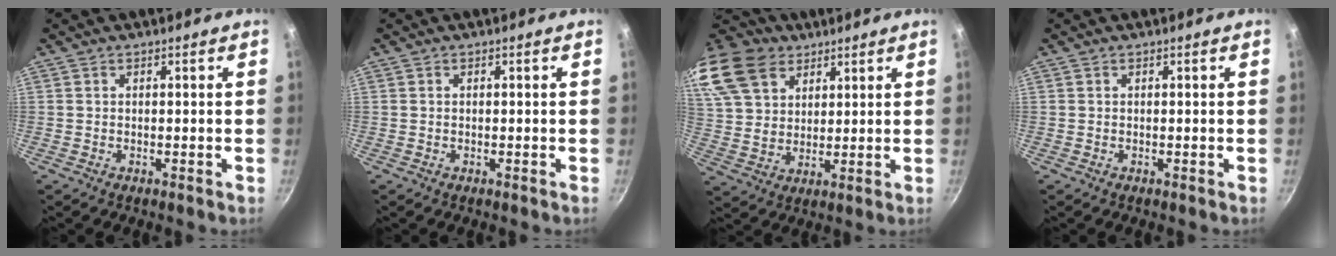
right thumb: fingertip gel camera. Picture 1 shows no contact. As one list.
[{"total": 0.0}, {"total": 18.2, "force": [11.2, 12.1, 7.6], "torque": [-0.154, -0.012, 0.217]}, {"total": 0.0}]